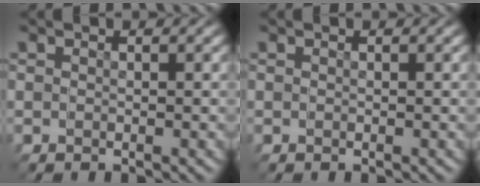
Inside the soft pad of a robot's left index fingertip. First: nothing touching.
{"total": 0.0}